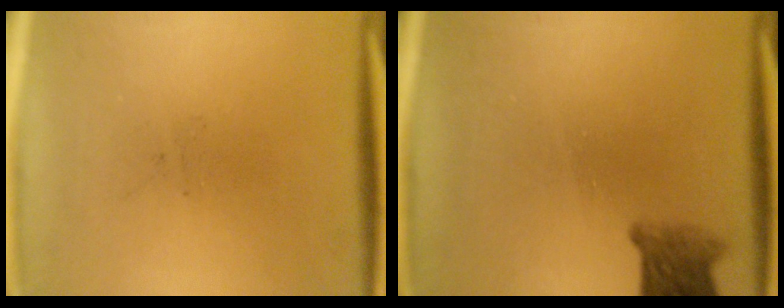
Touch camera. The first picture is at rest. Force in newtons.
{"total": 3.9}